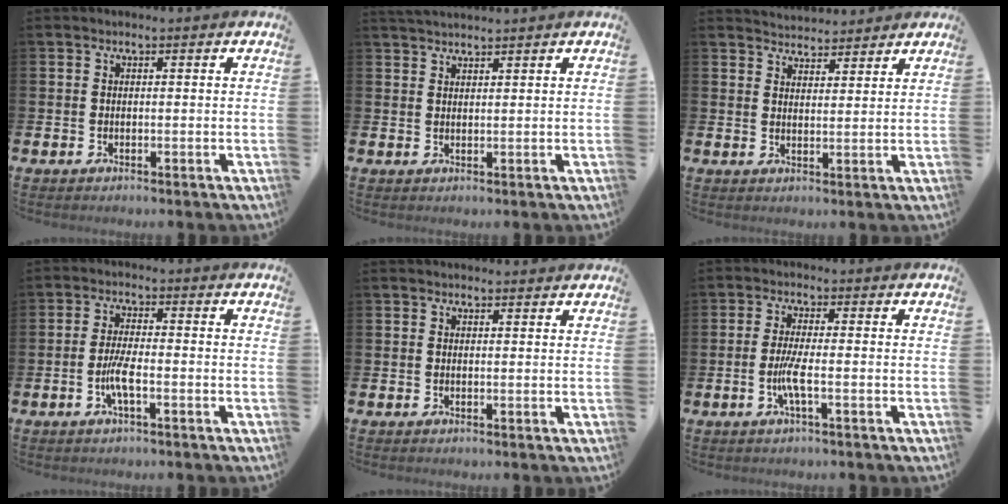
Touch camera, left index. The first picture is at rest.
{"total": 2.0, "force": [2.0, 0.1, 0.2], "torque": [-0.004, -0.006, 0.037]}
{"total": 3.8, "force": [3.7, 0.8, -0.4], "torque": [-0.001, -0.020, 0.067]}
{"total": 3.4, "force": [-1.1, 0.7, 3.2], "torque": [-0.065, -0.001, -0.021]}
{"total": 1.1, "force": [1.0, 0.1, 0.0], "torque": [0.011, -0.004, 0.017]}
{"total": 3.1, "force": [-0.9, 0.1, 3.0], "torque": [-0.065, -0.006, -0.019]}